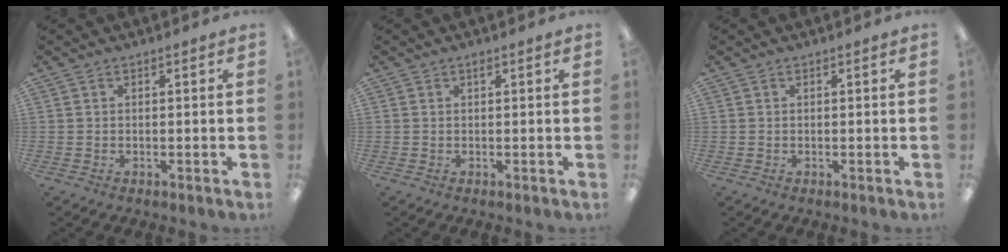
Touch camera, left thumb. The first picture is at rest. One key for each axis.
{"total": 0.7, "fx": 0.5, "fy": 0.2, "fz": 0.6, "tx": -0.013, "ty": 0.003, "tz": 0.008}
{"total": 0.0}